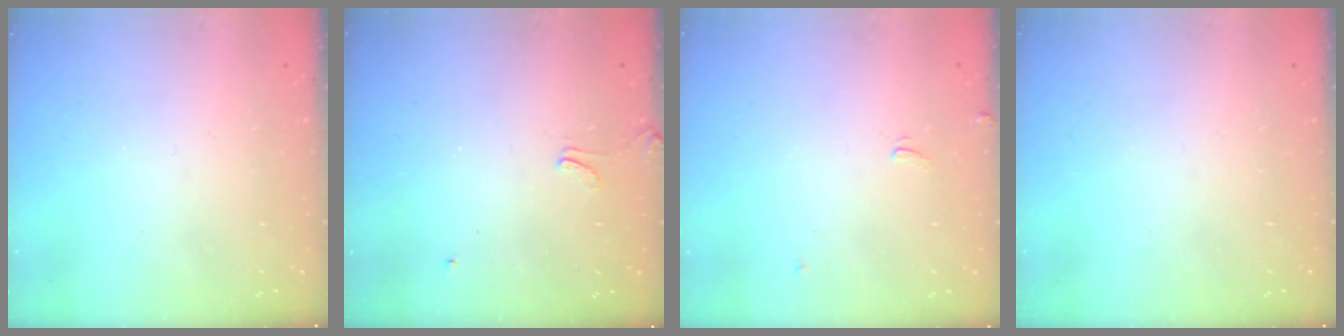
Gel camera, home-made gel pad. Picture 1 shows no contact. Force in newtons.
{"total": 3.4, "press": 3.3, "slide": 0.4}
{"total": 2.5, "press": 2.5, "slide": 0.4}
{"total": 0.0}